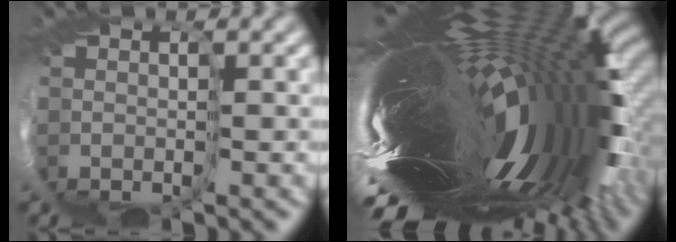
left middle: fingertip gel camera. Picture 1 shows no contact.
{"total": 17.5, "force": [1.4, 3.0, 17.2], "torque": [-0.297, -0.010, 0.024]}